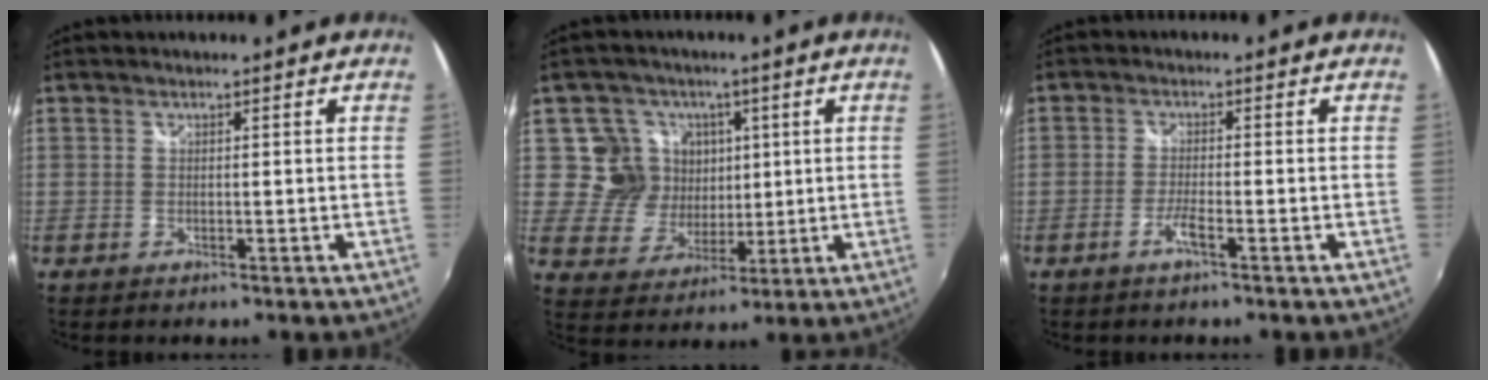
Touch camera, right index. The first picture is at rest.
{"total": 9.5, "force": [2.9, 8.9, 1.6], "torque": [-0.050, 0.008, 0.052]}
{"total": 2.7, "force": [-1.5, 0.0, 2.2], "torque": [-0.052, -0.002, -0.034]}